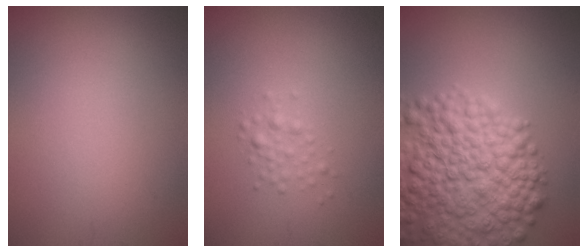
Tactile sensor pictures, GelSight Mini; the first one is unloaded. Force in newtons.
{"total": 1.3, "press": 1.3, "slide": 0.1}
{"total": 10.3, "press": 10.3, "slide": 0.5}